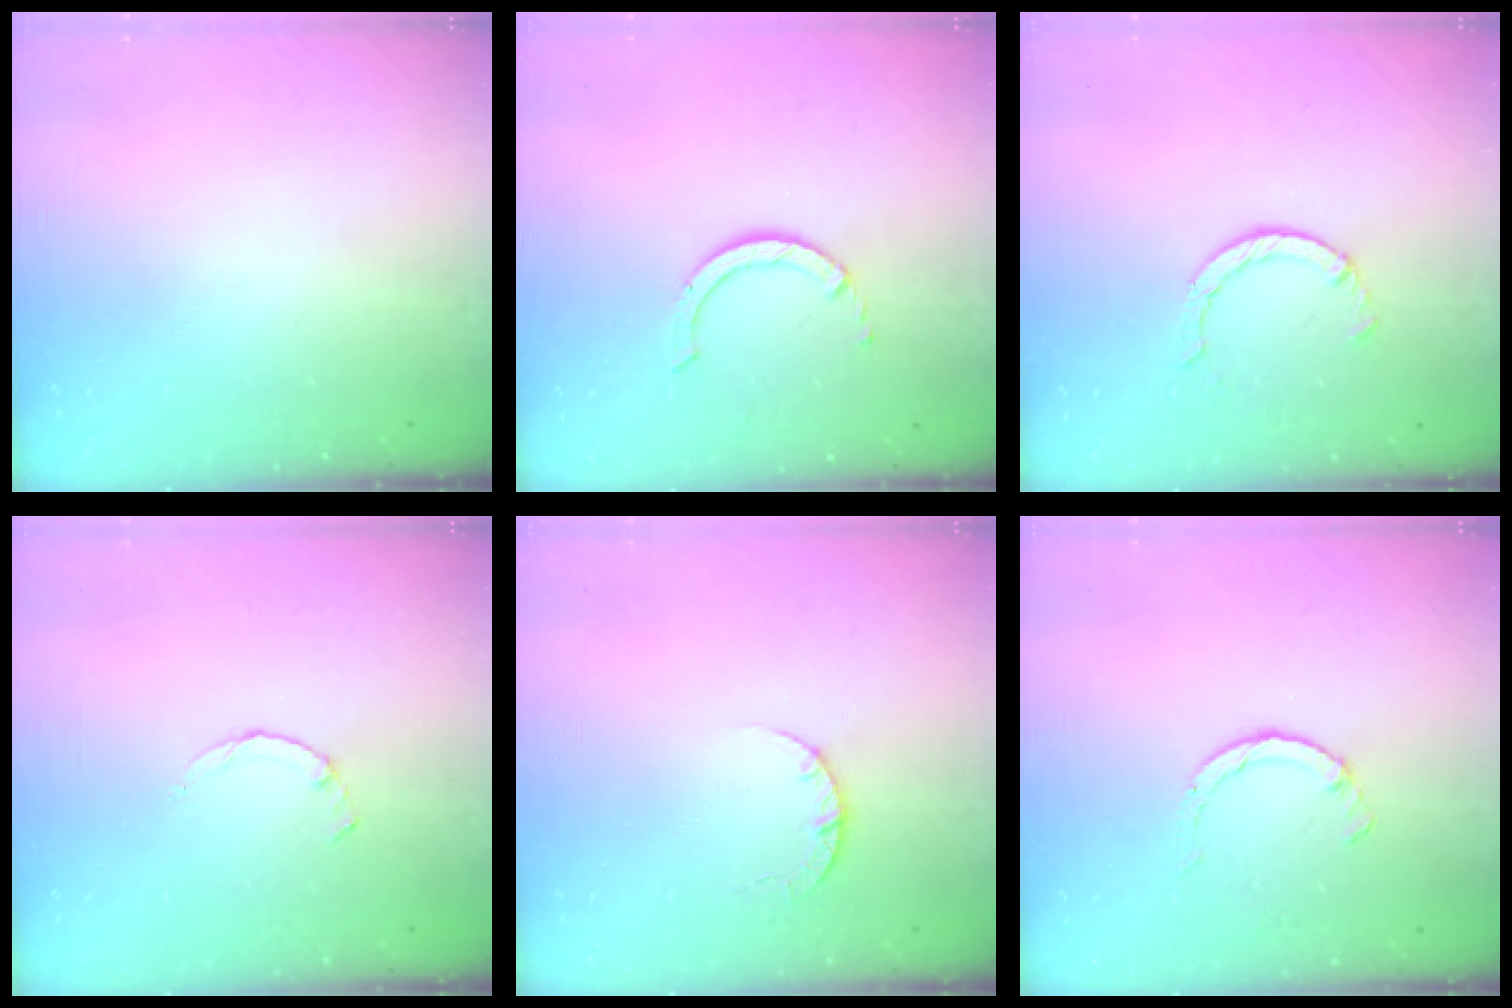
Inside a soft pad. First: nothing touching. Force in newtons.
{"total": 3.5, "press": 3.5, "slide": 0.3}
{"total": 3.4, "press": 3.4, "slide": 0.2}
{"total": 0.8, "press": 0.7, "slide": 0.2}
{"total": 3.7, "press": 3.7, "slide": 0.5}
{"total": 2.6, "press": 2.6, "slide": 0.4}